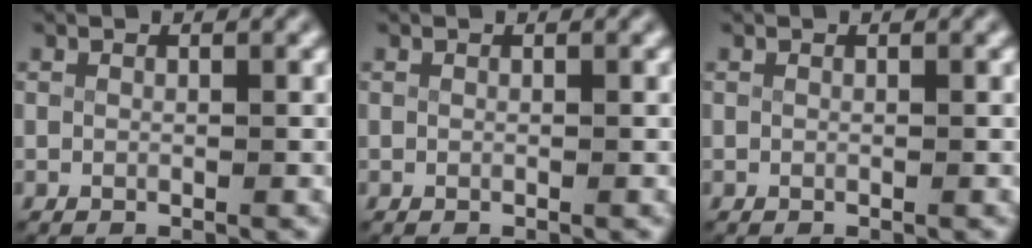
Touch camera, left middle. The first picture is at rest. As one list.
[{"total": 0.0}, {"total": 0.0}]